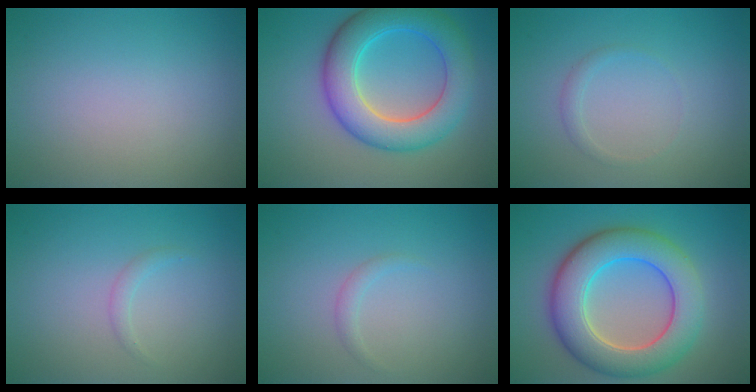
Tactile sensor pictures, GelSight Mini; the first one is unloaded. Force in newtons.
{"total": 7.7, "press": 7.7, "slide": 0.3}
{"total": 0.9, "press": 0.9, "slide": 0.2}
{"total": 0.8, "press": 0.8, "slide": 0.1}
{"total": 0.9, "press": 0.9, "slide": 0.0}
{"total": 8.8, "press": 8.8, "slide": 0.2}